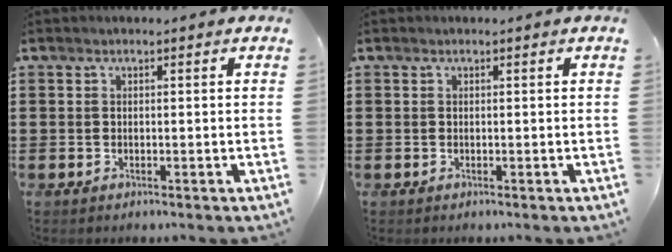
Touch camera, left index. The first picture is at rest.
{"total": 0.0}